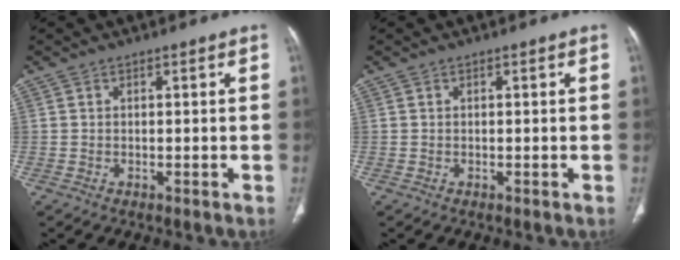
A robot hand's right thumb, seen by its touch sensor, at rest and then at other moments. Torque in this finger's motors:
{"motor_torque": [0.05, 0.04, -0.12, 0.06, 0.01]}